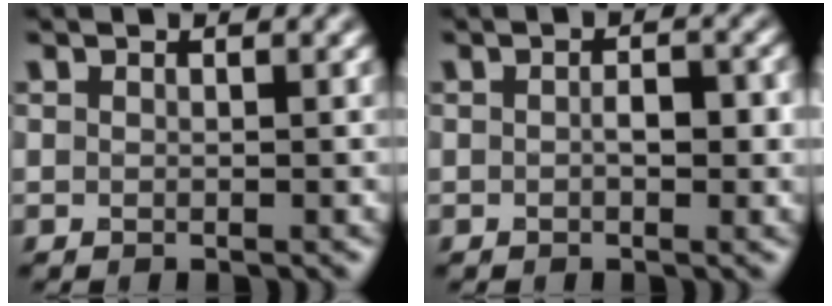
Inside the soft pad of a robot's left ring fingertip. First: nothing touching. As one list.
[{"total": 2.3, "force": [-0.1, 1.1, 2.0], "torque": [-0.029, 0.001, -0.003]}]